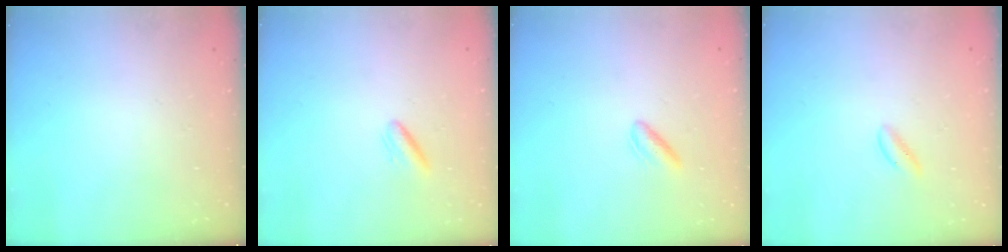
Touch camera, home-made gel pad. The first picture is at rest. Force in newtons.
{"total": 3.0, "press": 2.8, "slide": 1.0}
{"total": 2.6, "press": 2.2, "slide": 1.3}
{"total": 1.4, "press": 1.2, "slide": 0.6}